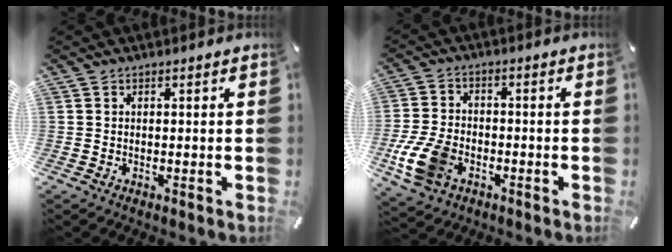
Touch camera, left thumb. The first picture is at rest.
{"total": 10.7, "force": [-4.1, 7.2, 6.7], "torque": [-0.152, 0.010, -0.072]}